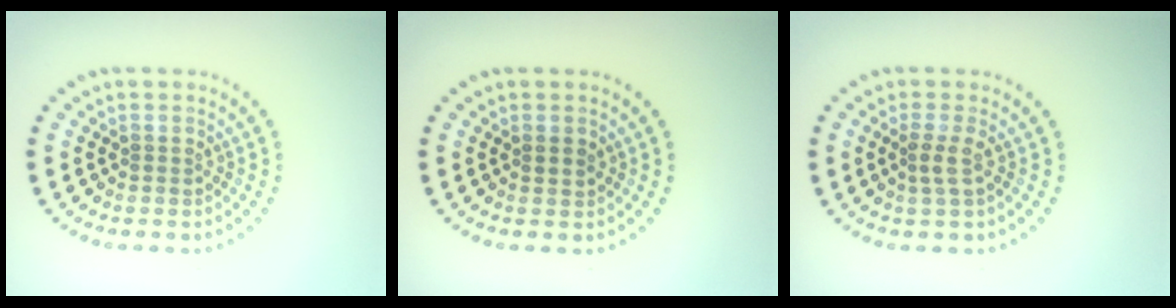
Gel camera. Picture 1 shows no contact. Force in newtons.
{"total": 1.0, "press": 0.9, "slide": 0.4}
{"total": 1.4, "press": 1.0, "slide": 0.9}